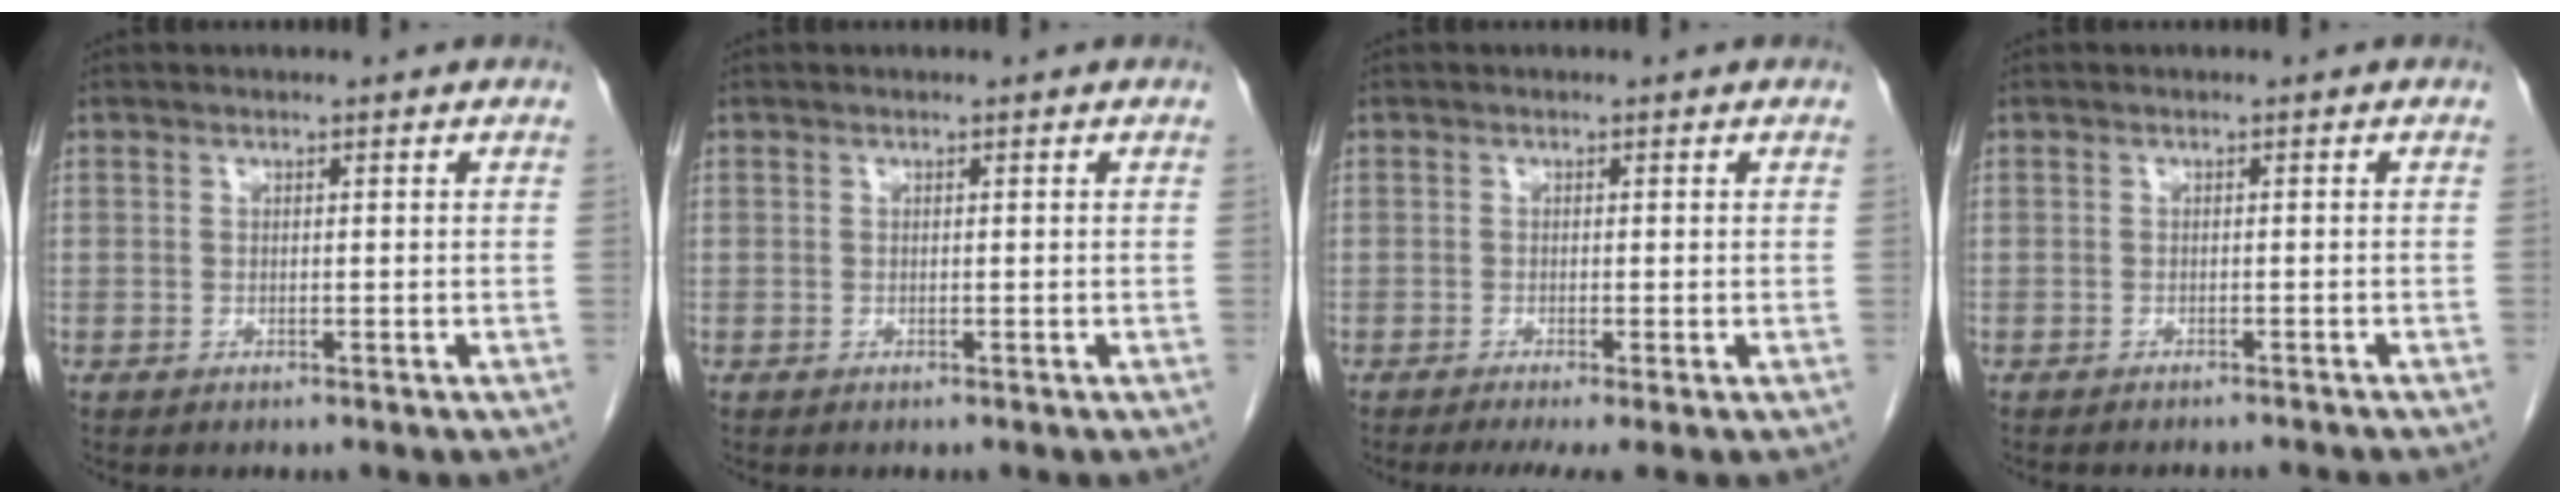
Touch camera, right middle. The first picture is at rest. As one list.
[{"total": 0.0}, {"total": 3.4, "force": [-2.1, 0.3, 2.7], "torque": [-0.040, -0.012, -0.034]}, {"total": 5.1, "force": [-4.8, 0.5, 1.4], "torque": [-0.014, -0.007, -0.055]}]